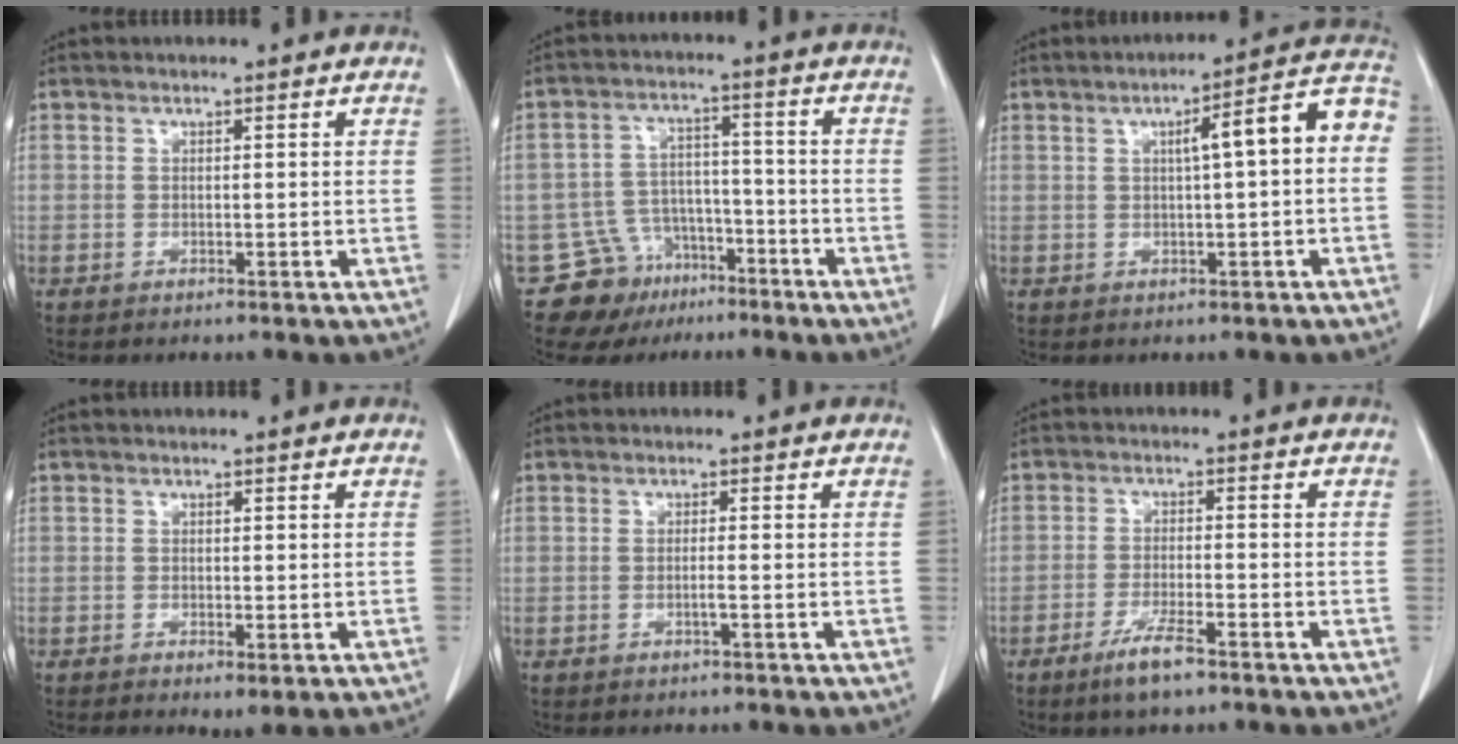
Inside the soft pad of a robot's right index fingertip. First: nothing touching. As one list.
[{"total": 8.8, "force": [-5.6, 6.7, 0.8], "torque": [-0.007, 0.039, -0.081]}, {"total": 8.6, "force": [0.9, 0.8, 8.5], "torque": [-0.113, 0.030, 0.006]}, {"total": 2.0, "force": [-0.7, 0.6, 1.8], "torque": [-0.021, -0.005, -0.004]}, {"total": 1.0, "force": [-0.4, -0.2, 0.9], "torque": [-0.016, 0.000, -0.007]}, {"total": 5.3, "force": [-3.6, 0.5, 3.8], "torque": [-0.076, -0.008, -0.065]}]